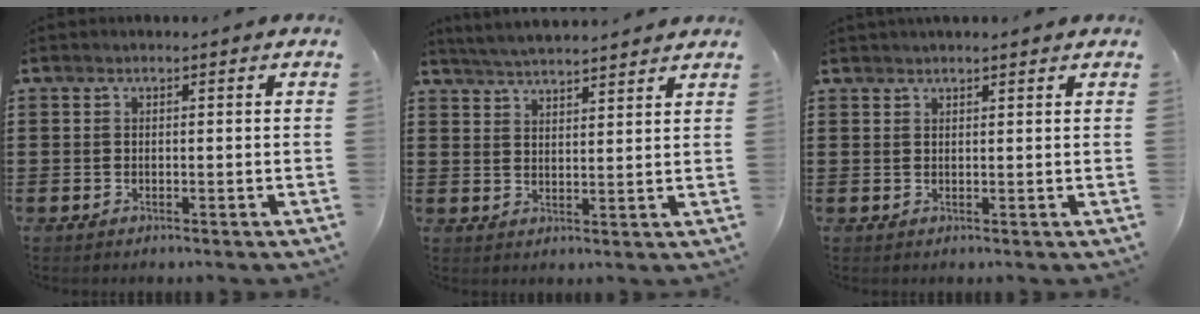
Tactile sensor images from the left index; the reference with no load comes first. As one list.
[{"total": 4.1, "force": [4.0, -0.4, 0.6], "torque": [-0.024, -0.014, 0.072]}, {"total": 1.4, "force": [1.3, 0.1, 0.4], "torque": [-0.009, 0.001, 0.026]}]